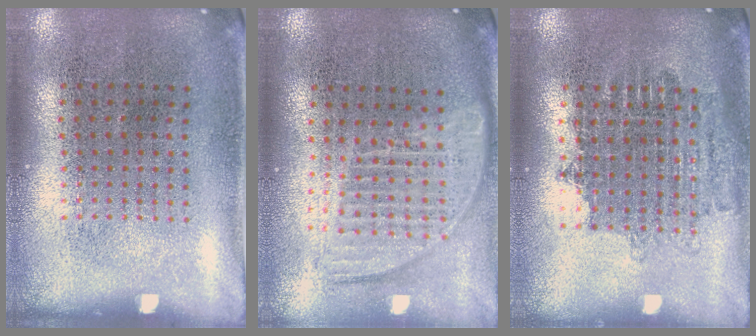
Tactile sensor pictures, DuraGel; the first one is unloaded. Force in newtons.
{"total": 1.7, "press": 1.4, "slide": 0.9}
{"total": 1.8, "press": 1.5, "slide": 1.0}